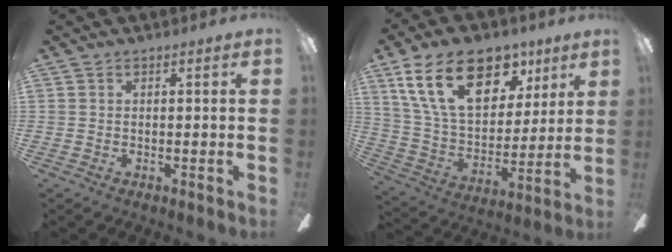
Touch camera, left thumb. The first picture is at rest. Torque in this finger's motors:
{"motor_torque": [2.50, 1.86, 1.86, -0.91, 0.14]}